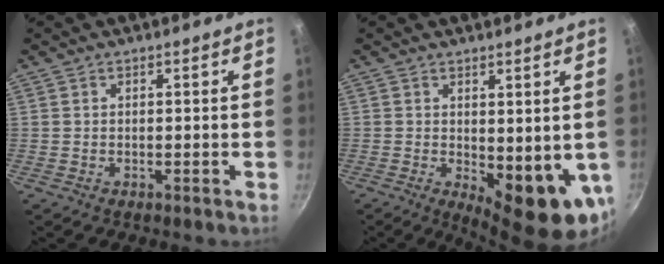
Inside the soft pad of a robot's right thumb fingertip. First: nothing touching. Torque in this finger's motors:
{"motor_torque": [-0.02, 1.09, 0.83, 0.56, 0.07]}